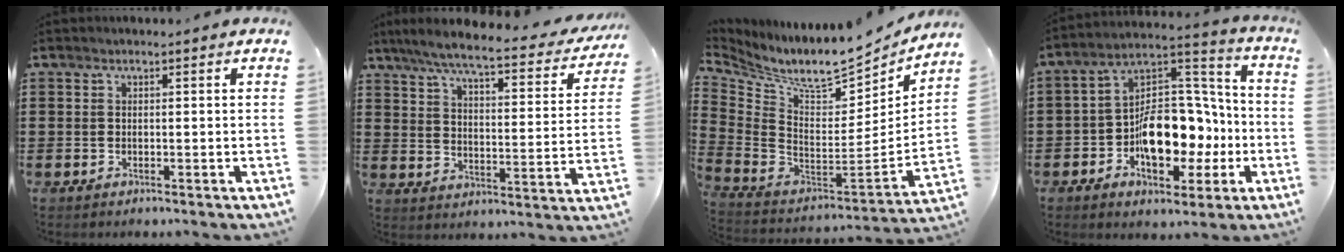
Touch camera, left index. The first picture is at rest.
{"total": 6.8, "force": [5.8, 0.1, 3.7], "torque": [-0.096, -0.038, 0.094]}
{"total": 8.3, "force": [6.9, 1.6, 4.2], "torque": [-0.100, -0.069, 0.113]}
{"total": 11.7, "force": [-3.5, 7.8, 7.9], "torque": [-0.129, 0.006, -0.060]}